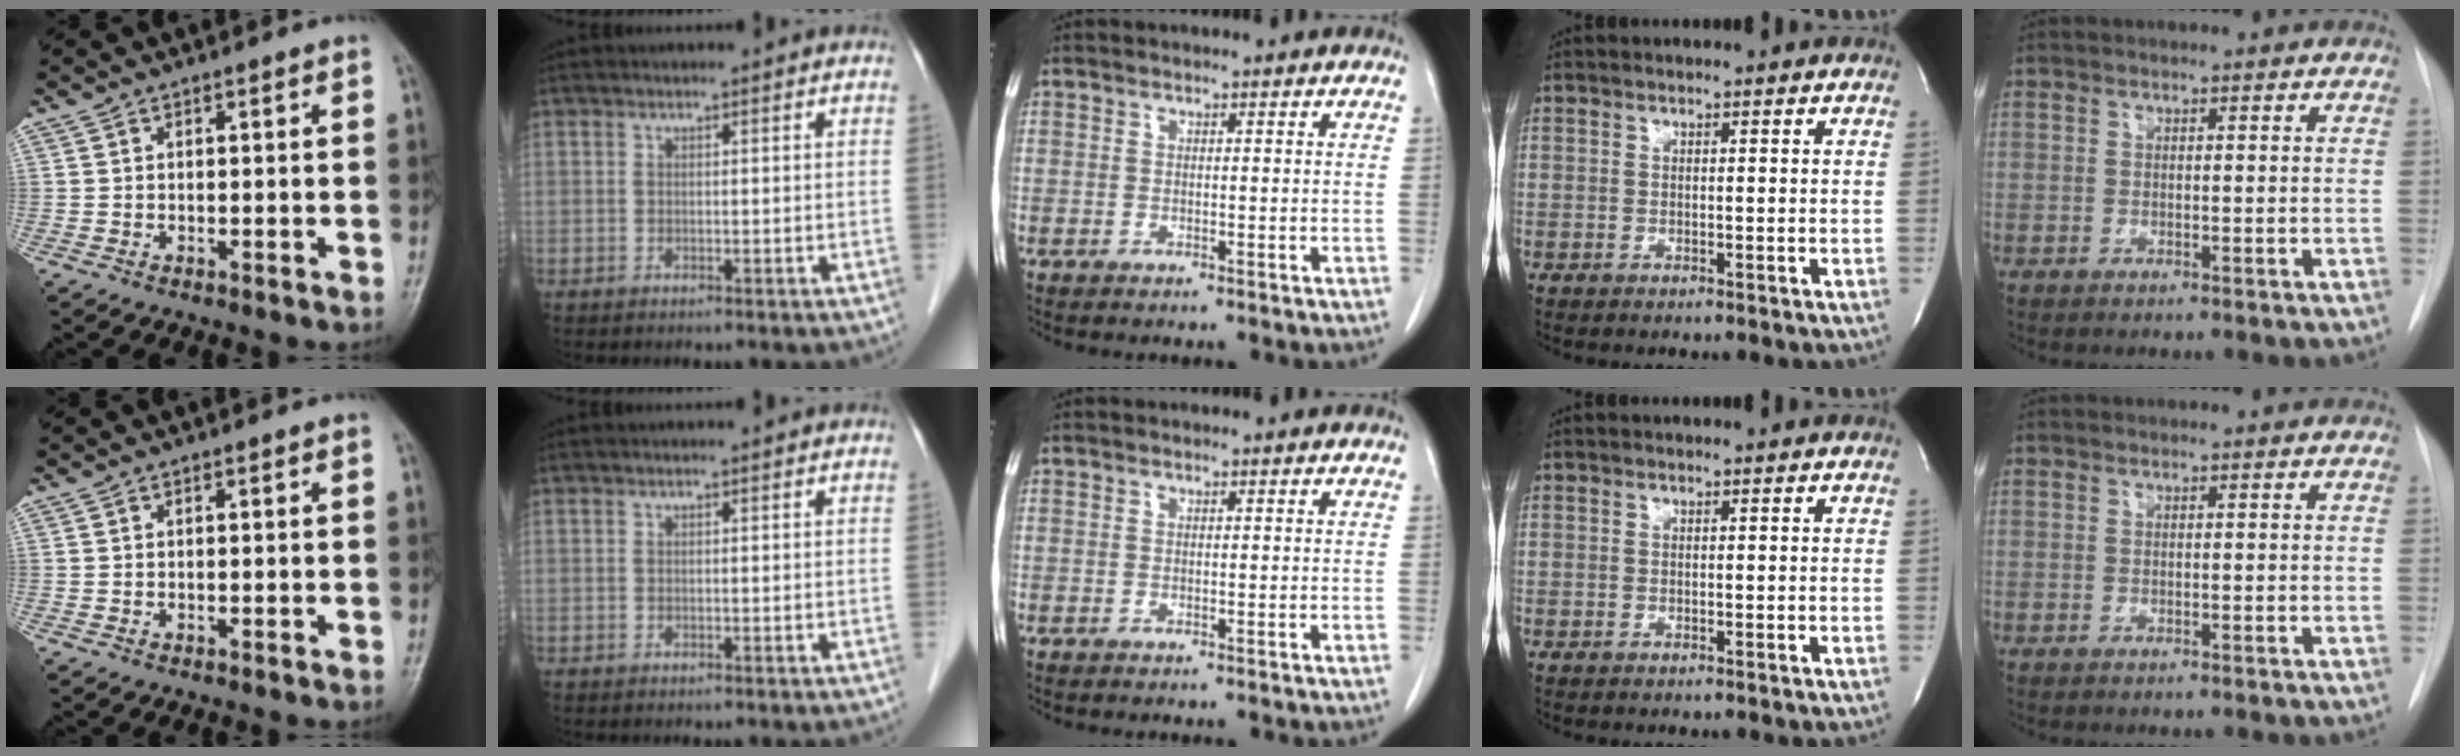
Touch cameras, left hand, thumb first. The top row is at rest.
{}